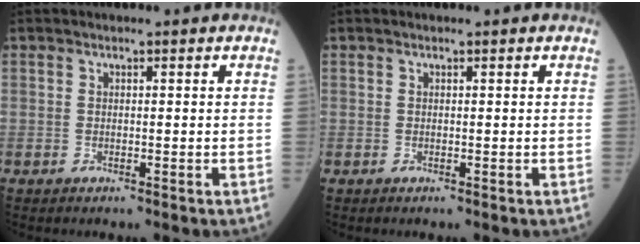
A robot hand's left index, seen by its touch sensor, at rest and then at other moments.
{"total": 0.0}